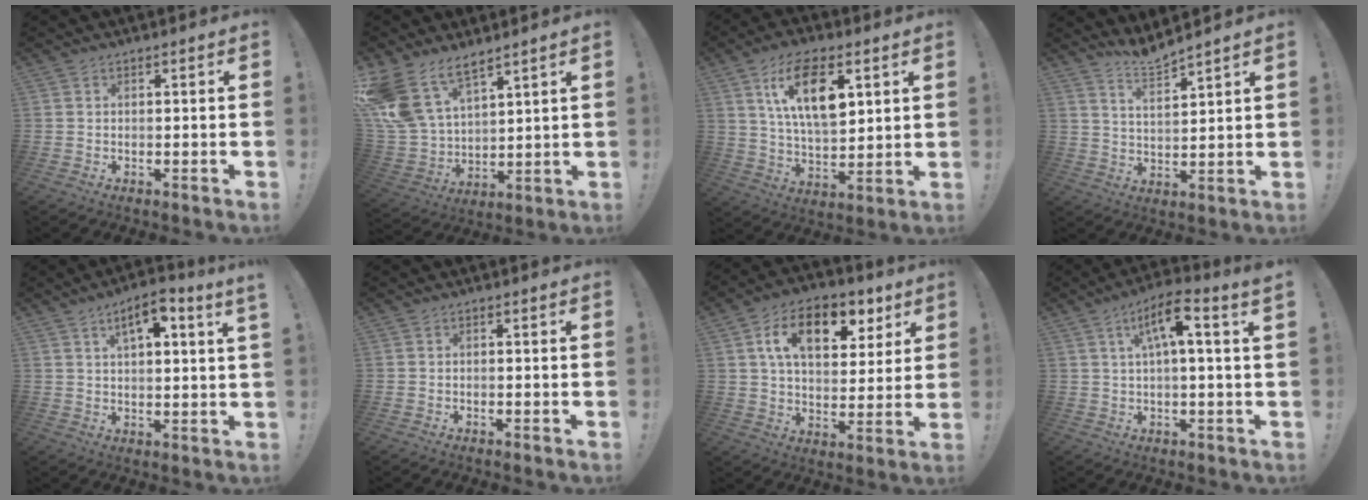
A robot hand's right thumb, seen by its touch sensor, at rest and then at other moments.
{"total": 15.0, "force": [10.4, 7.9, 7.4], "torque": [-0.176, -0.066, 0.203]}
{"total": 15.7, "force": [6.2, 7.5, 12.4], "torque": [-0.221, -0.006, 0.102]}
{"total": 6.3, "force": [6.0, -0.6, 1.9], "torque": [-0.053, -0.037, 0.109]}
{"total": 6.9, "force": [3.9, 1.1, 5.6], "torque": [-0.084, -0.015, 0.060]}
{"total": 0.5, "force": [-0.5, 0.1, 0.2], "torque": [-0.008, 0.002, -0.008]}
{"total": 15.3, "force": [6.6, 9.1, 10.5], "torque": [-0.158, -0.020, 0.113]}
{"total": 8.5, "force": [2.9, 0.7, 8.0], "torque": [-0.131, -0.008, 0.042]}